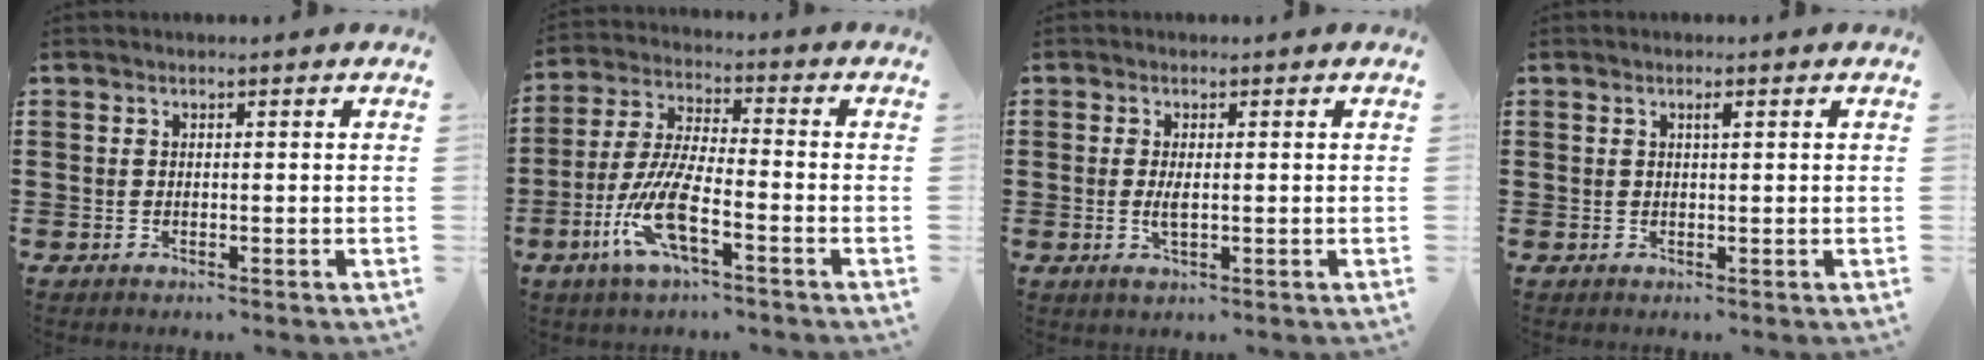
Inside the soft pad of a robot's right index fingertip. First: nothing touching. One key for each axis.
{"total": 9.8, "fx": -4.7, "fy": 2.2, "fz": 8.3, "tx": -0.196, "ty": -0.017, "tz": -0.093}
{"total": 2.2, "fx": -0.1, "fy": 0.6, "fz": 2.1, "tx": -0.048, "ty": -0.007, "tz": -0.005}
{"total": 0.9, "fx": 0.4, "fy": 0.1, "fz": 0.8, "tx": -0.015, "ty": 0.001, "tz": 0.007}